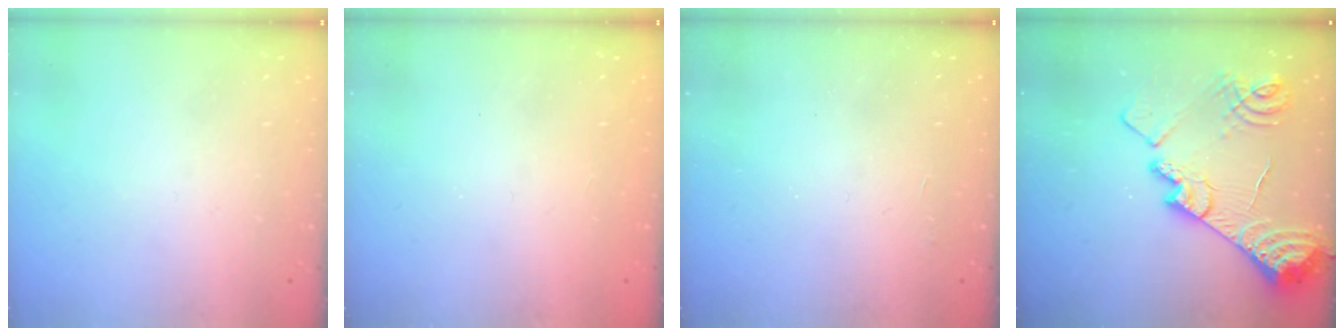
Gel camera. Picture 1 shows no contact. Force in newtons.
{"total": 0.9, "press": 0.9, "slide": 0.1}
{"total": 2.2, "press": 2.2, "slide": 0.4}
{"total": 18.9, "press": 18.9, "slide": 1.6}